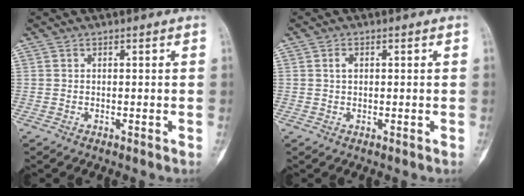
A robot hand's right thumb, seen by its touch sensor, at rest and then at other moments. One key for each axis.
{"total": 1.5, "fx": 0.4, "fy": 1.0, "fz": 1.1, "tx": -0.019, "ty": 0.003, "tz": 0.007}